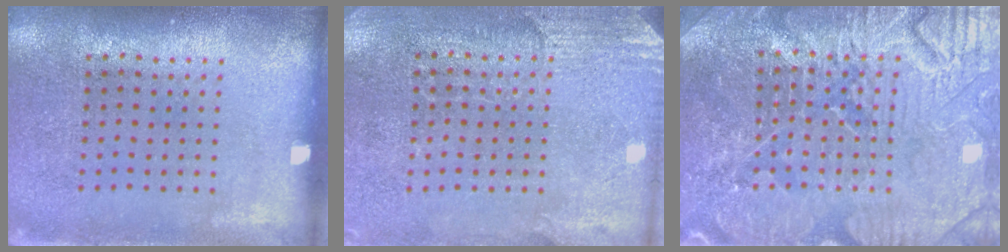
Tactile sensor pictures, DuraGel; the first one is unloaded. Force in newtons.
{"total": 2.7, "press": 2.4, "slide": 1.1}
{"total": 4.7, "press": 4.6, "slide": 1.0}